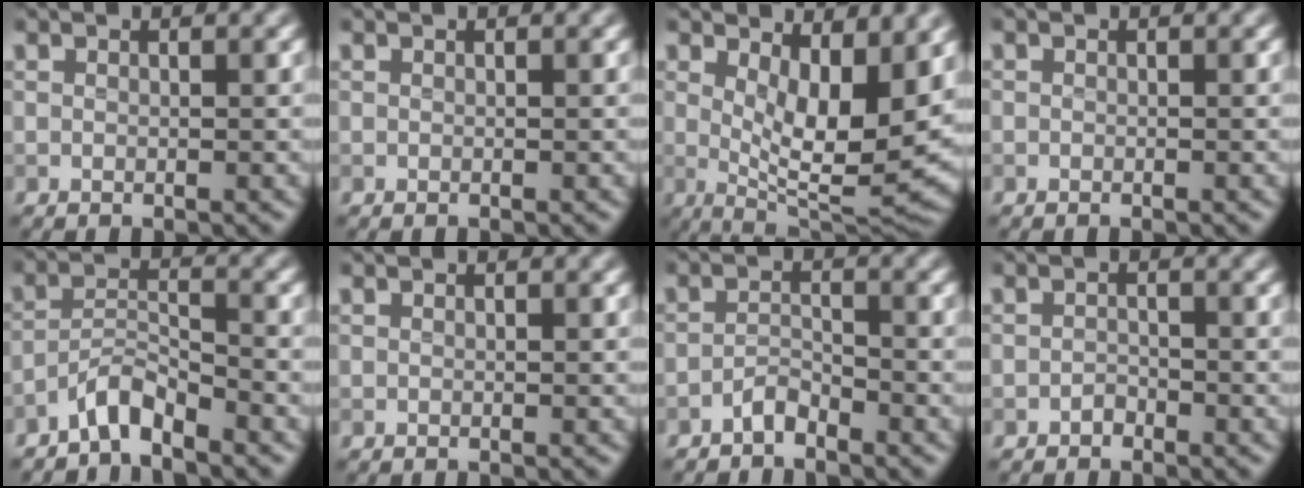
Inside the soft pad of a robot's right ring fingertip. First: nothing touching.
{"total": 0.0}
{"total": 8.7, "force": [2.6, 3.3, 7.7], "torque": [-0.123, -0.020, 0.051]}
{"total": 0.0}
{"total": 2.9, "force": [-2.6, 0.4, 1.3], "torque": [-0.022, 0.013, -0.055]}
{"total": 0.0}
{"total": 1.5, "force": [-1.4, 0.4, 0.6], "torque": [-0.011, 0.008, -0.028]}
{"total": 0.8, "force": [-0.6, 0.5, 0.2], "torque": [-0.002, 0.002, -0.010]}